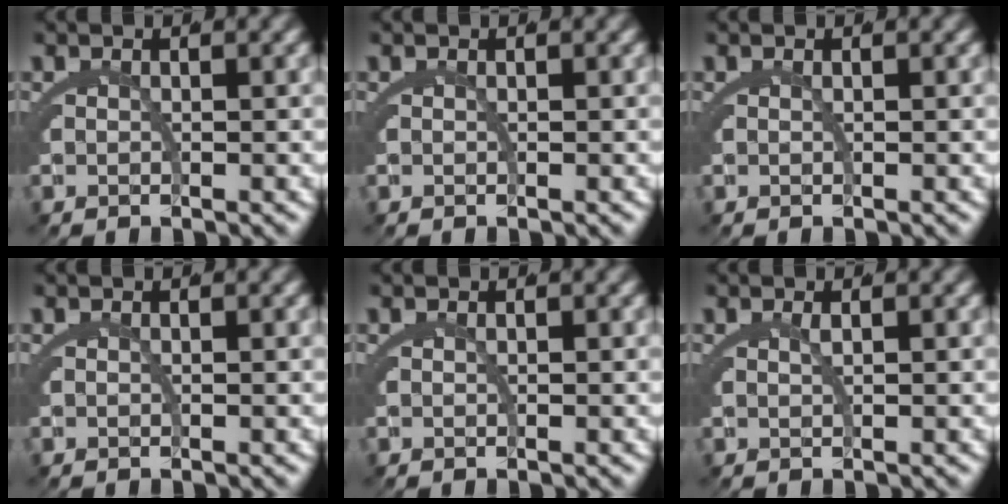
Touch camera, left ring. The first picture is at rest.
{"total": 0.0}
{"total": 0.0}
{"total": 0.0}
{"total": 0.0}
{"total": 1.0, "force": [0.4, -0.8, 0.5], "torque": [-0.003, -0.002, 0.011]}